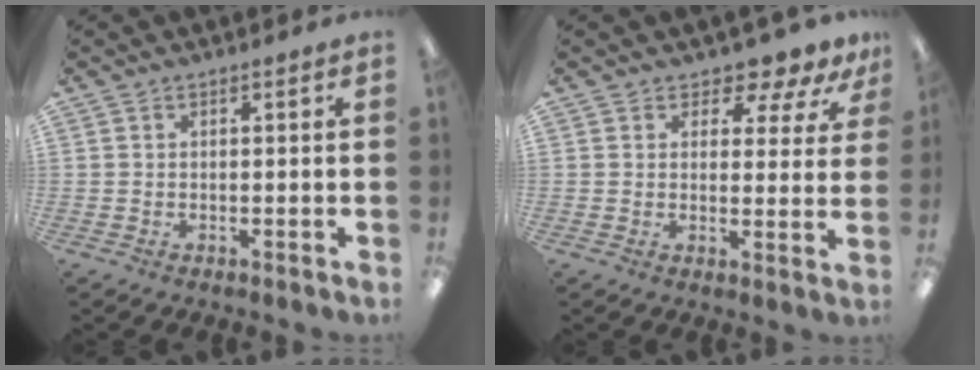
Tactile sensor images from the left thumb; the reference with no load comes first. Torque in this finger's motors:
{"motor_torque": [0.03, 0.08, -0.04, 0.08, 0.00]}